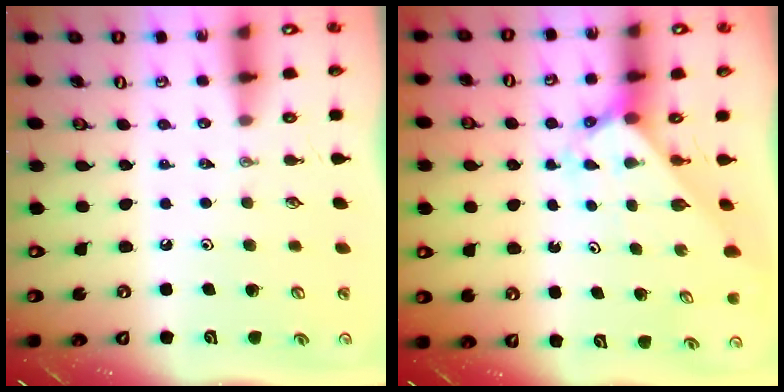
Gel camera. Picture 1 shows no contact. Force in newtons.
{"total": 2.3, "press": 2.3, "slide": 0.2}